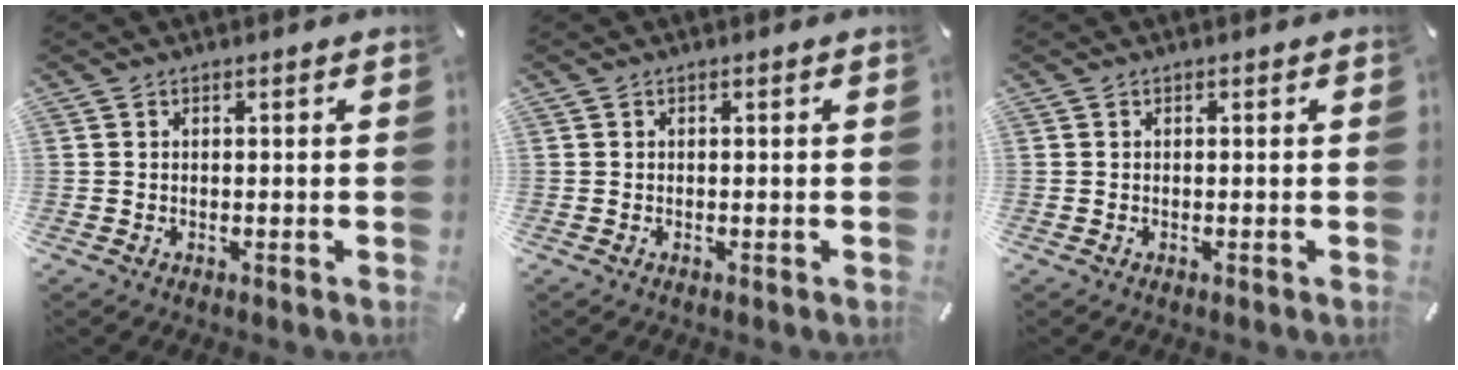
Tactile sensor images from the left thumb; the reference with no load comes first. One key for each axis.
{"total": 0.0}
{"total": 0.0}